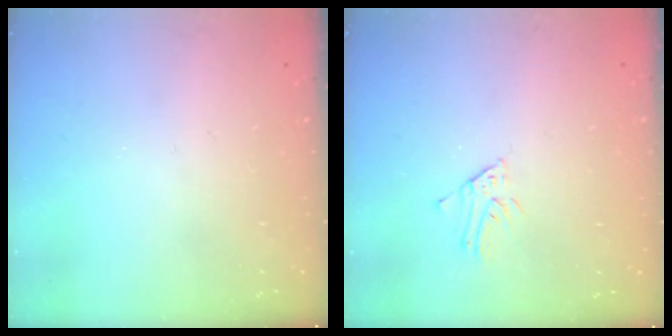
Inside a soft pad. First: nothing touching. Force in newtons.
{"total": 2.9, "press": 2.9, "slide": 0.2}